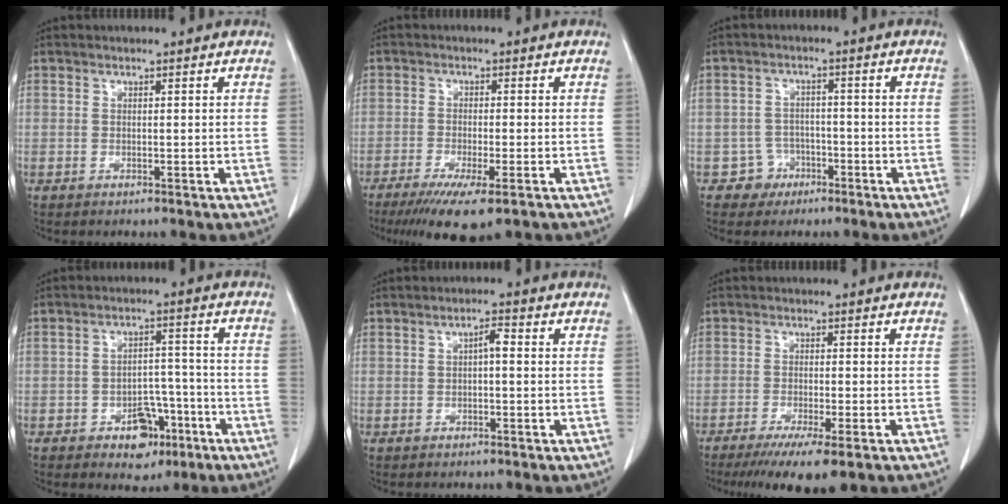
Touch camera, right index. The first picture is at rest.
{"total": 8.7, "force": [-5.7, 0.9, 6.4], "torque": [-0.103, -0.024, -0.088]}
{"total": 3.9, "force": [-2.0, 3.3, -0.5], "torque": [0.017, 0.015, -0.031]}
{"total": 7.2, "force": [-3.9, 4.3, 4.2], "torque": [-0.055, 0.018, -0.054]}
{"total": 2.0, "force": [0.0, 0.4, 1.9], "torque": [-0.033, 0.005, -0.001]}
{"total": 8.6, "force": [-5.8, 0.7, 6.4], "torque": [-0.098, -0.022, -0.087]}